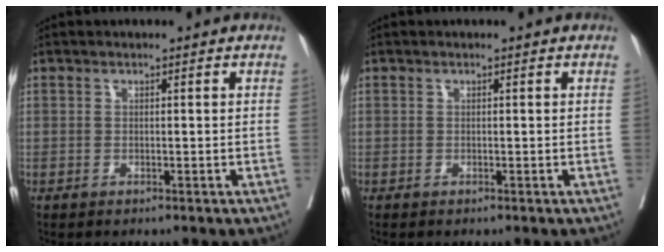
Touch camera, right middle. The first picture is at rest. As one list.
[{"total": 0.0}]